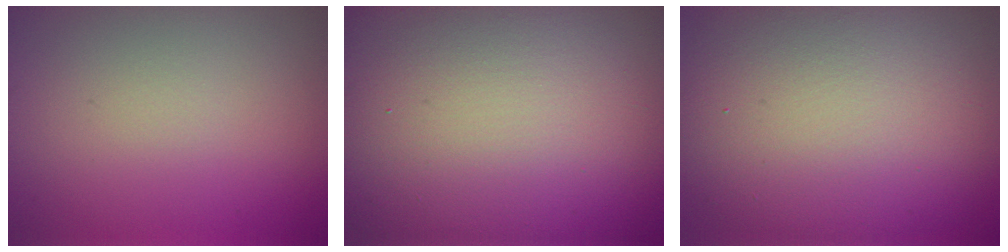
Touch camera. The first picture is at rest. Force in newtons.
{"total": 25.5, "press": 25.4, "slide": 1.3}
{"total": 14.9, "press": 14.9, "slide": 0.8}